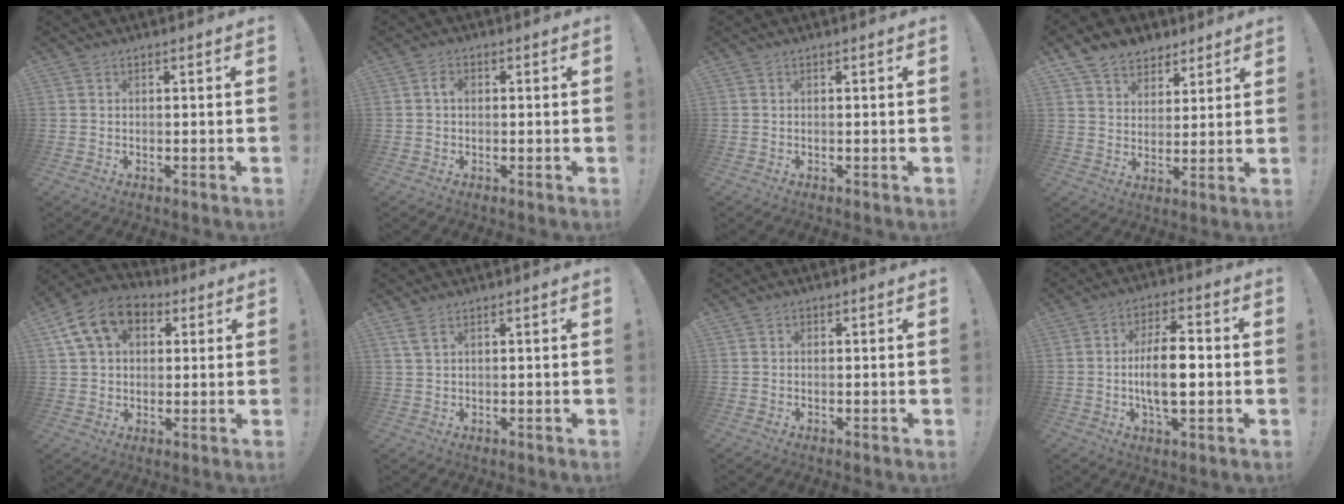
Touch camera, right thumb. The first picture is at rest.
{"total": 2.0, "force": [-0.2, 1.3, 1.5], "torque": [-0.031, 0.008, -0.004]}
{"total": 0.0}
{"total": 9.3, "force": [6.5, 6.4, 2.0], "torque": [-0.036, -0.041, 0.130]}
{"total": 14.1, "force": [5.5, 10.1, 8.2], "torque": [-0.129, -0.009, 0.109]}
{"total": 2.8, "force": [1.5, 0.9, 2.2], "torque": [-0.051, 0.002, 0.029]}
{"total": 0.5, "force": [0.0, 0.5, 0.0], "torque": [-0.002, 0.002, 0.000]}
{"total": 11.4, "force": [-1.3, 4.7, 10.3], "torque": [-0.190, 0.001, -0.033]}